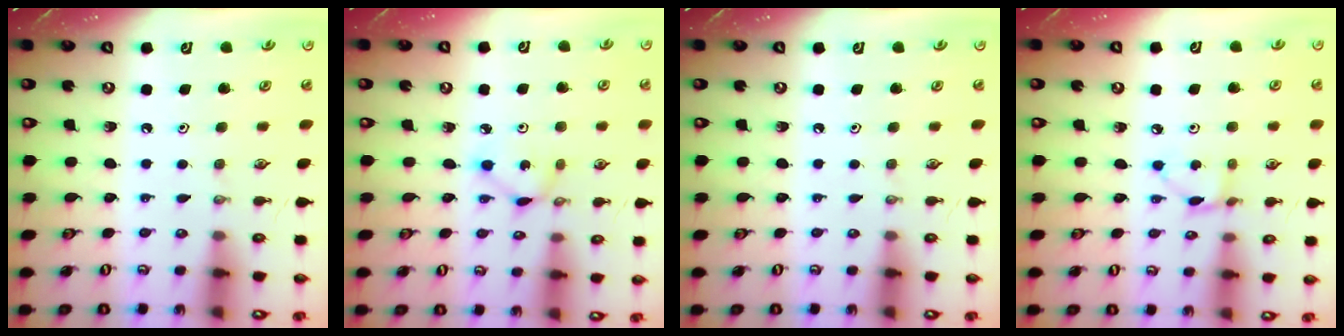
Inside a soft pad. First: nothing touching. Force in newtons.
{"total": 2.3, "press": 2.3, "slide": 0.1}
{"total": 0.0}
{"total": 2.9, "press": 2.9, "slide": 0.2}